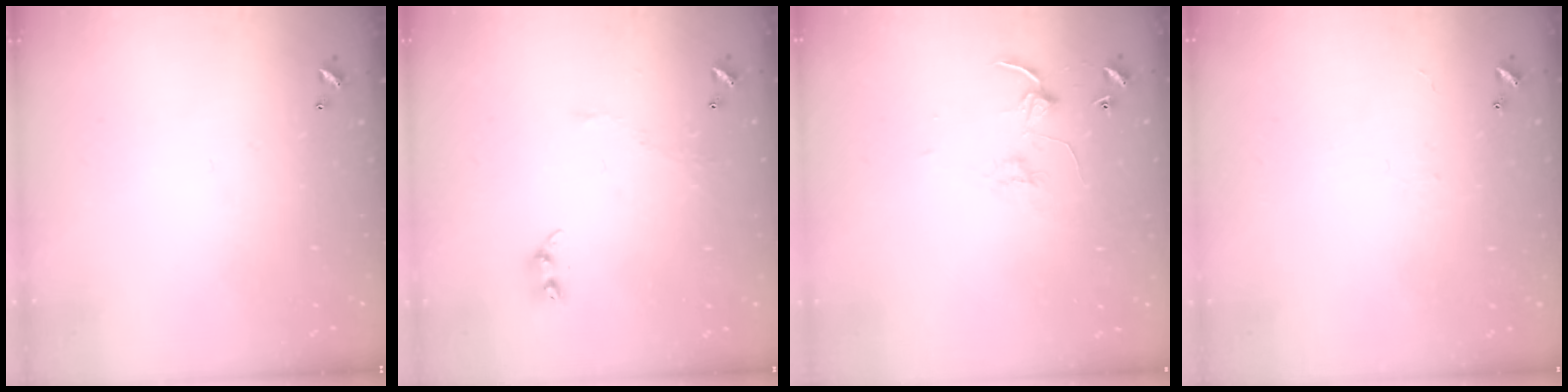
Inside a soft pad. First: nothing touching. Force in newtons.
{"total": 4.1, "press": 4.0, "slide": 0.5}
{"total": 2.7, "press": 2.7, "slide": 0.2}
{"total": 0.0}